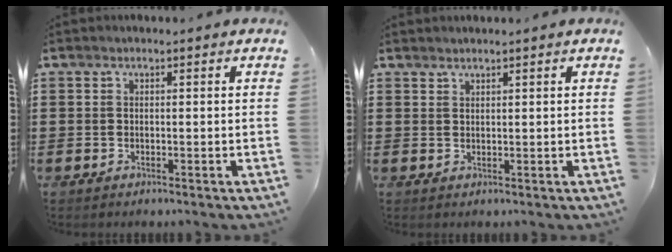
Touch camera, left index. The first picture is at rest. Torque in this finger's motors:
{"motor_torque": [-0.12, 0.36, -0.01, -0.01]}